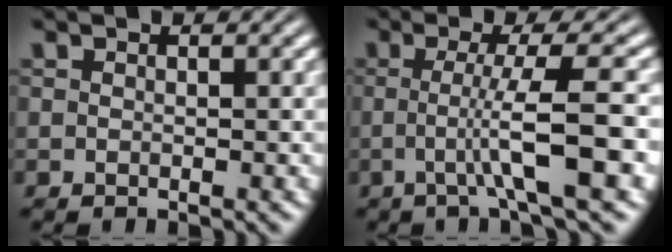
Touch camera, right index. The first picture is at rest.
{"total": 4.4, "force": [-0.7, -0.8, 4.3], "torque": [-0.070, -0.008, -0.006]}